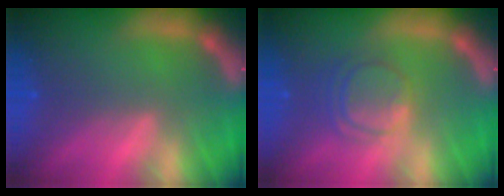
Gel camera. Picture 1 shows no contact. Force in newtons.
{"total": 4.5}